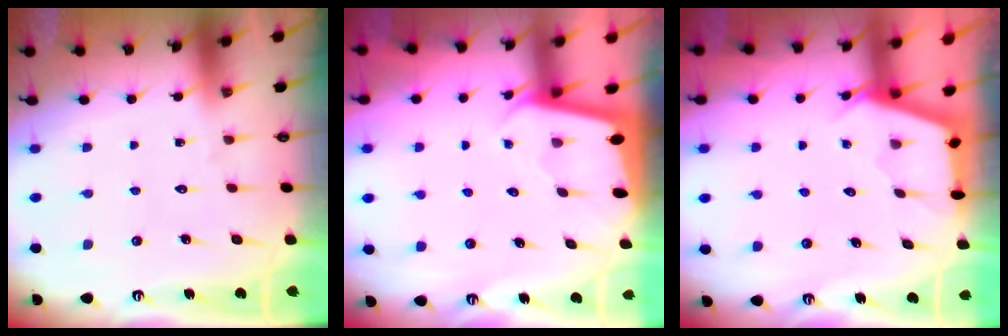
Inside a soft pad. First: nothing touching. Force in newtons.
{"total": 1.8, "press": 1.8, "slide": 0.1}
{"total": 2.5, "press": 2.5, "slide": 0.3}